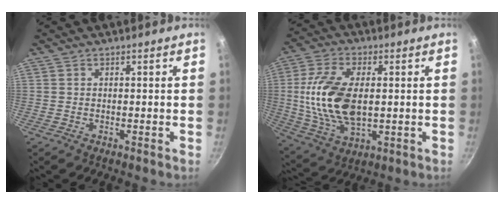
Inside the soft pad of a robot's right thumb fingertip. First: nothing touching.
{"total": 16.4, "force": [0.8, 9.1, 13.6], "torque": [-0.260, 0.002, 0.018]}